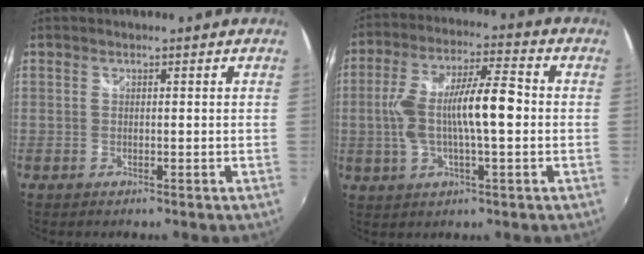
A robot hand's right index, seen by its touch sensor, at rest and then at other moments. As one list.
[{"total": 13.0, "force": [-0.8, 3.2, 12.6], "torque": [-0.240, 0.008, -0.013]}]